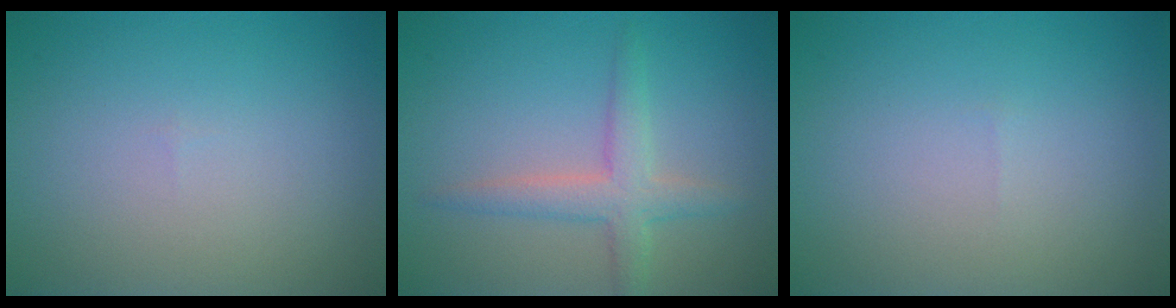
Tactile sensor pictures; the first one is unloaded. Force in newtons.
{"total": 3.0, "press": 3.0, "slide": 0.1}
{"total": 0.0}